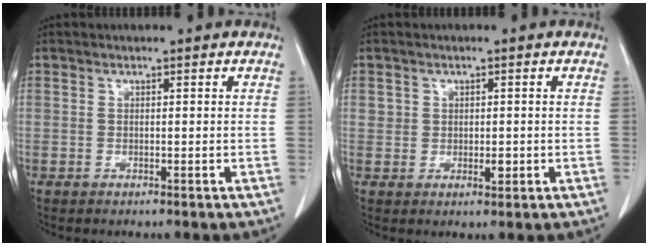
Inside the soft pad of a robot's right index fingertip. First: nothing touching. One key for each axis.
{"total": 2.2, "fx": 0.1, "fy": 1.8, "fz": 1.3, "tx": -0.016, "ty": -0.001, "tz": 0.004}